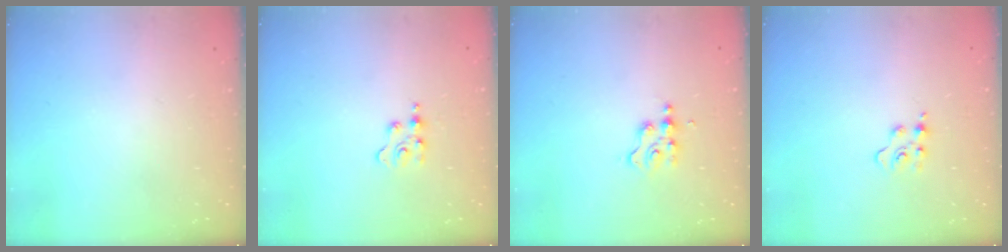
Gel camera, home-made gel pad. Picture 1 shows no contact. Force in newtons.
{"total": 2.8, "press": 2.8, "slide": 0.4}
{"total": 2.8, "press": 2.8, "slide": 0.2}
{"total": 4.4, "press": 4.3, "slide": 0.4}